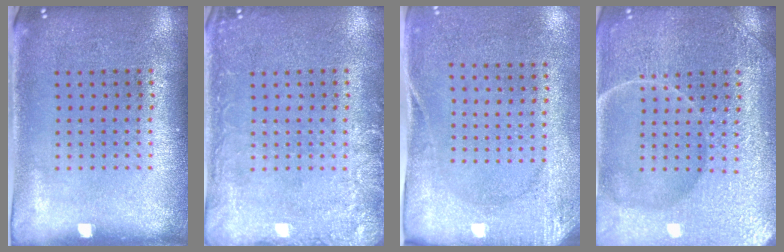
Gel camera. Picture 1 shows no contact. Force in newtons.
{"total": 2.6, "press": 2.6, "slide": 0.3}
{"total": 2.7, "press": 2.1, "slide": 1.7}
{"total": 4.9, "press": 4.9, "slide": 0.6}